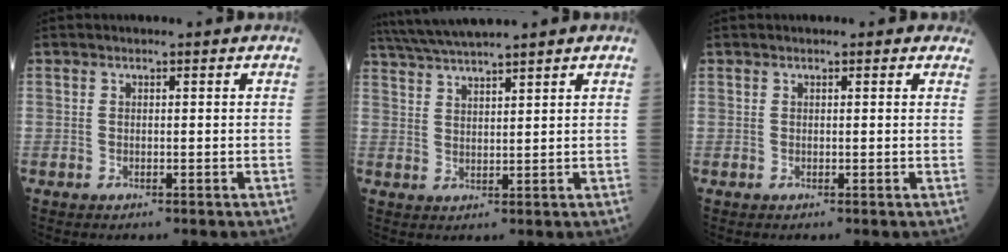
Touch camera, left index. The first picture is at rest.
{"total": 7.2, "force": [6.3, -0.7, 3.4], "torque": [-0.067, 0.030, 0.117]}
{"total": 0.5, "force": [0.4, 0.4, 0.1], "torque": [-0.001, -0.001, -0.005]}